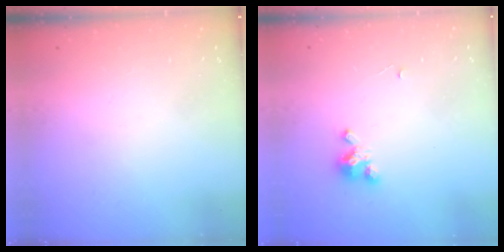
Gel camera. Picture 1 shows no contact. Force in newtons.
{"total": 3.2, "press": 3.2, "slide": 0.3}